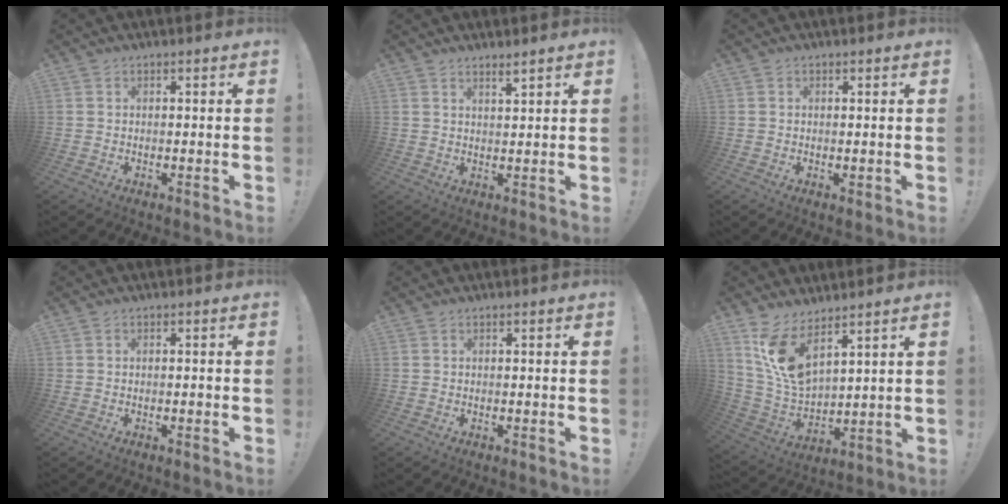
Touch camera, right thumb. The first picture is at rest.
{"total": 2.6, "force": [2.2, -0.2, 1.3], "torque": [-0.014, -0.018, 0.035]}
{"total": 0.8, "force": [0.4, 0.6, 0.3], "torque": [0.000, -0.001, 0.006]}
{"total": 0.6, "force": [-0.5, 0.1, 0.4], "torque": [-0.009, 0.003, -0.007]}
{"total": 0.0}
{"total": 13.0, "force": [8.9, 5.1, 8.0], "torque": [-0.154, -0.065, 0.168]}